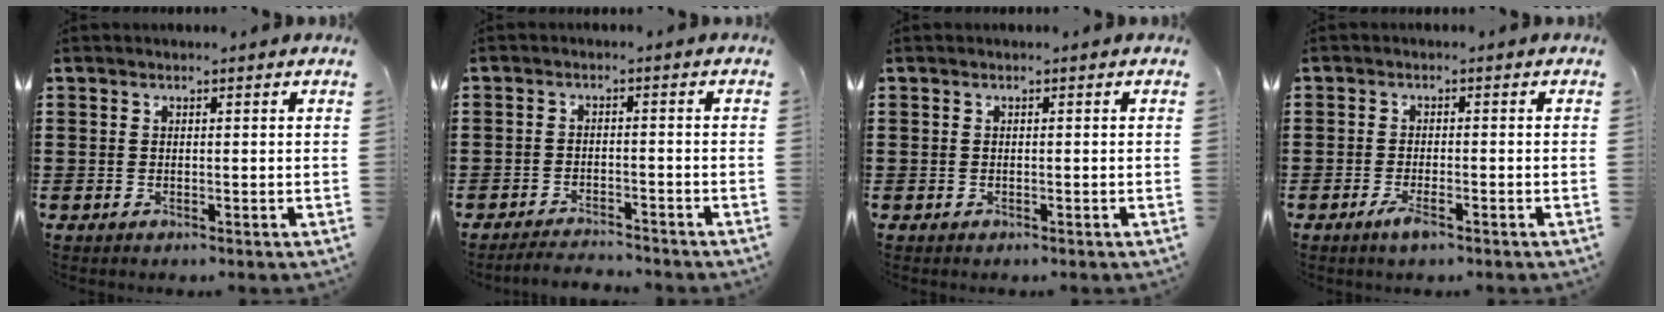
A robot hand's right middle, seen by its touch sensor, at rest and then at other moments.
{"total": 2.8, "force": [-2.8, 0.1, 0.1], "torque": [-0.009, -0.002, -0.060]}
{"total": 0.0}
{"total": 2.6, "force": [-1.4, 0.6, 2.1], "torque": [-0.049, -0.004, -0.029]}